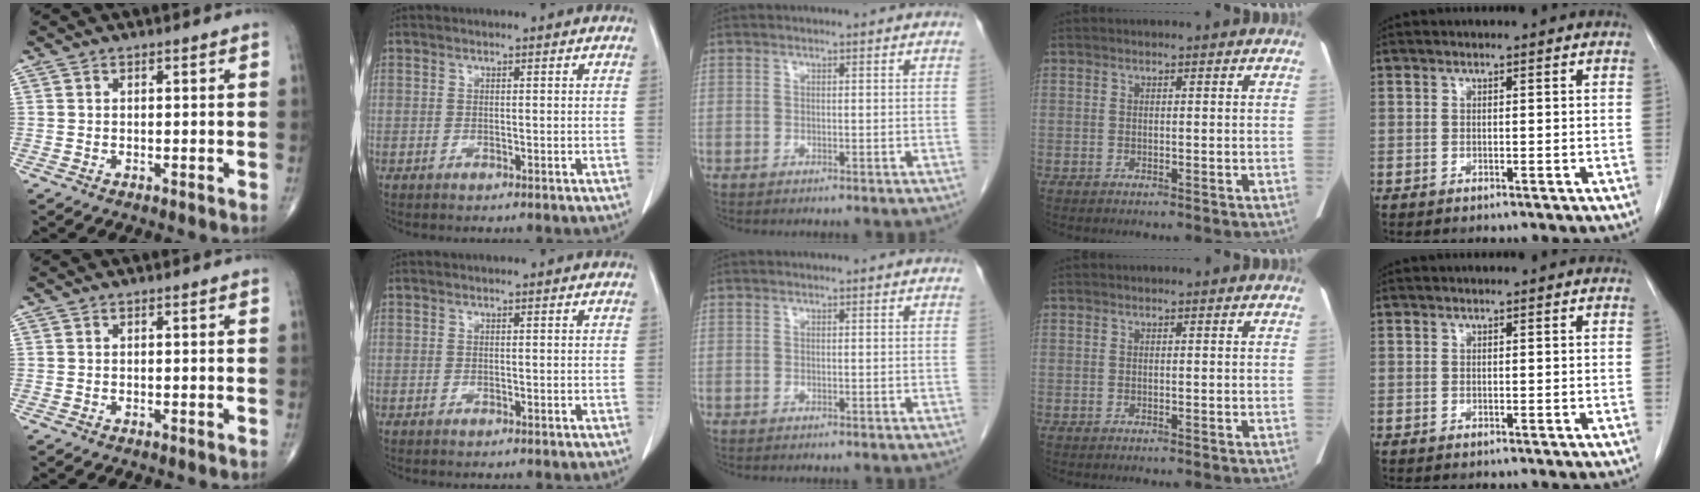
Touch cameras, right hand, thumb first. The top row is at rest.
{}